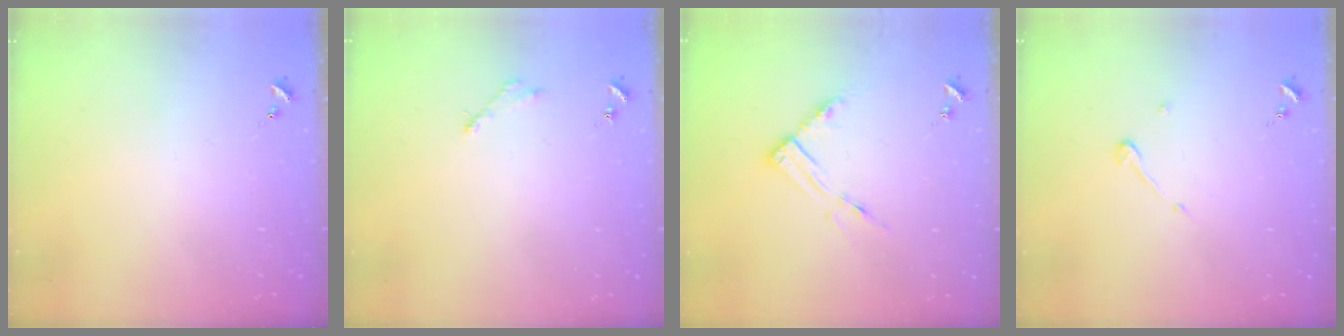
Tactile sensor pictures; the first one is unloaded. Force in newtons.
{"total": 2.5, "press": 2.5, "slide": 0.3}
{"total": 9.3, "press": 9.2, "slide": 1.0}
{"total": 3.8, "press": 3.8, "slide": 0.3}